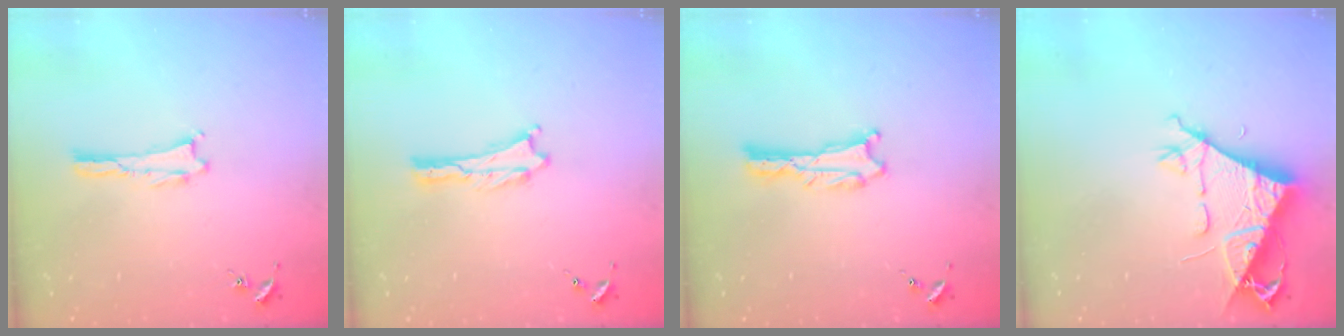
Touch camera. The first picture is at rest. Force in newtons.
{"total": 0.0}
{"total": 0.6, "press": 0.6, "slide": 0.1}
{"total": 8.6, "press": 8.5, "slide": 1.2}